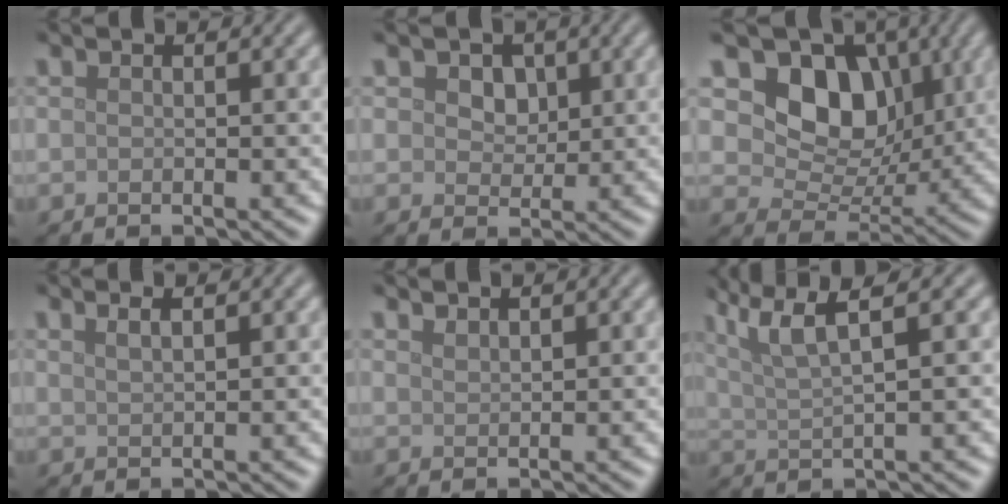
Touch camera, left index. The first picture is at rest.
{"total": 3.2, "force": [1.4, 2.3, 1.7], "torque": [-0.038, 0.003, 0.015]}
{"total": 7.7, "force": [2.6, 5.8, 4.4], "torque": [-0.065, -0.014, 0.030]}
{"total": 1.6, "force": [1.1, 0.6, 1.0], "torque": [-0.009, 0.005, 0.010]}
{"total": 0.9, "force": [0.9, 0.1, 0.2], "torque": [-0.002, 0.000, 0.019]}
{"total": 5.4, "force": [2.9, 1.0, 4.4], "torque": [-0.077, 0.012, 0.055]}